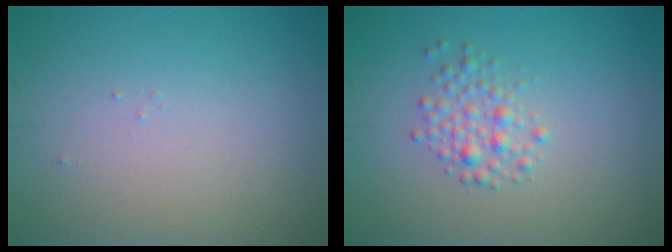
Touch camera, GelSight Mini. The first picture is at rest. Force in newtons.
{"total": 2.0, "press": 2.0, "slide": 0.1}